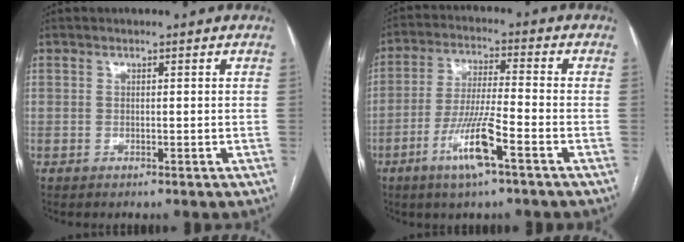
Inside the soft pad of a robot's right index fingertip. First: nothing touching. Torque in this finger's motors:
{"motor_torque": [1.48, -0.66, 0.75, 0.16]}